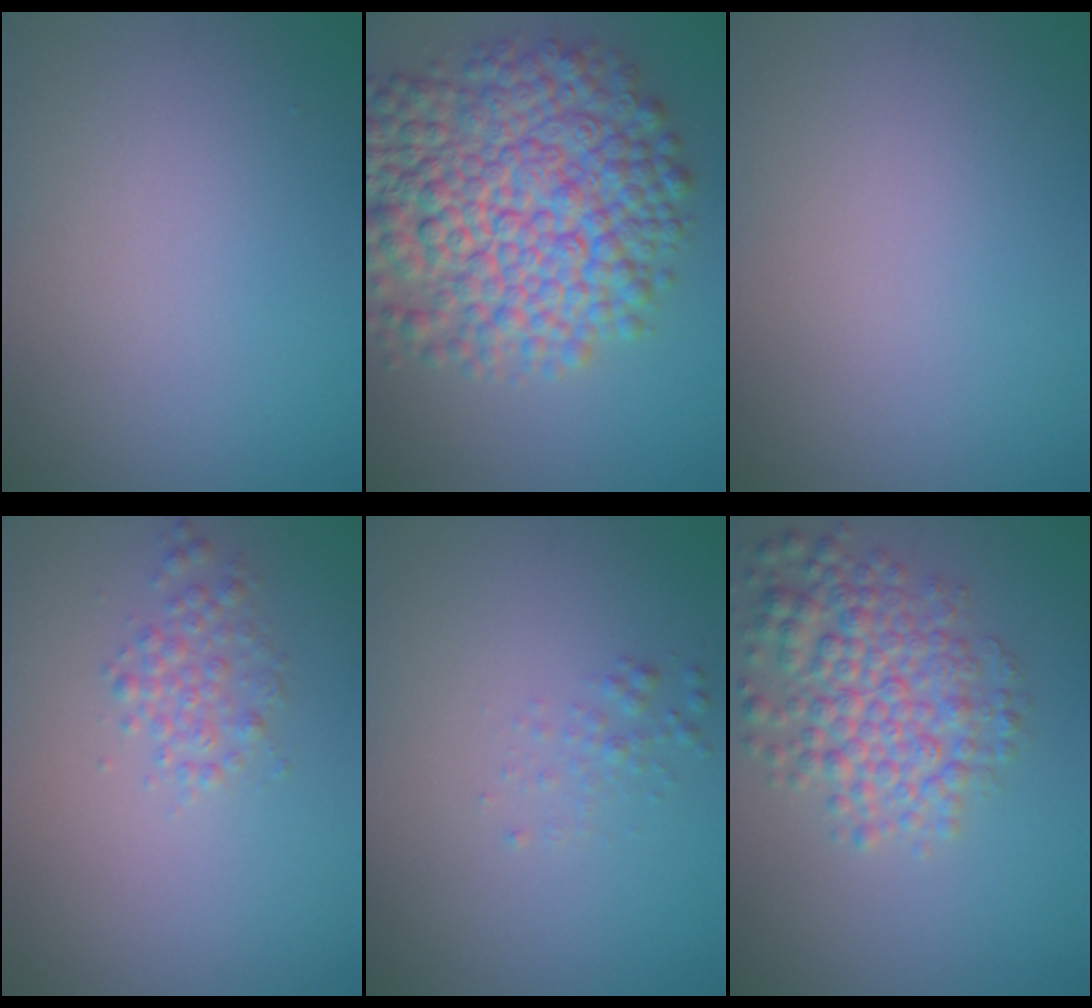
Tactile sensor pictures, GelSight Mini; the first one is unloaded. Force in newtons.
{"total": 11.7, "press": 11.7, "slide": 0.3}
{"total": 0.0}
{"total": 1.8, "press": 1.8, "slide": 0.0}
{"total": 1.0, "press": 1.0, "slide": 0.0}
{"total": 5.5, "press": 5.5, "slide": 0.1}